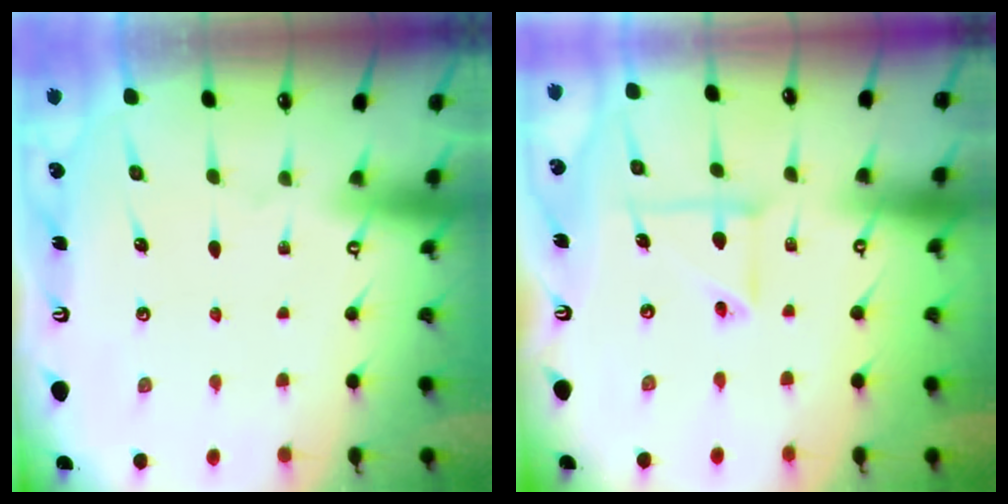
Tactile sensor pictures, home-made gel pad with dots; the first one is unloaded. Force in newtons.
{"total": 6.0, "press": 6.0, "slide": 0.5}